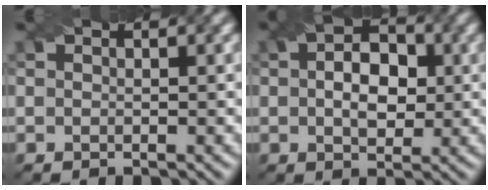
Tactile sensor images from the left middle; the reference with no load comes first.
{"total": 4.2, "force": [-0.2, 3.0, 2.9], "torque": [-0.035, 0.008, 0.006]}